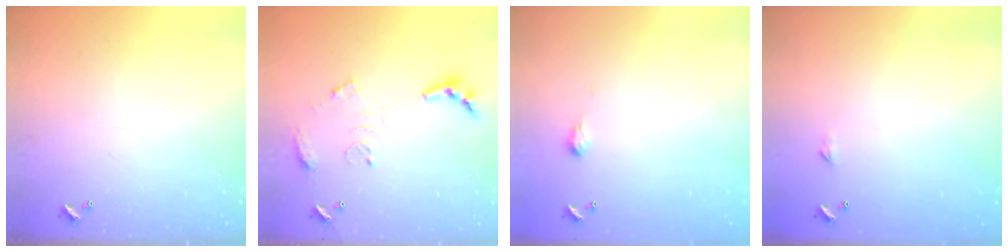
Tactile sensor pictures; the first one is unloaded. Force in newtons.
{"total": 10.6, "press": 10.6, "slide": 0.8}
{"total": 2.0, "press": 2.0, "slide": 0.3}
{"total": 2.3, "press": 2.3, "slide": 0.4}